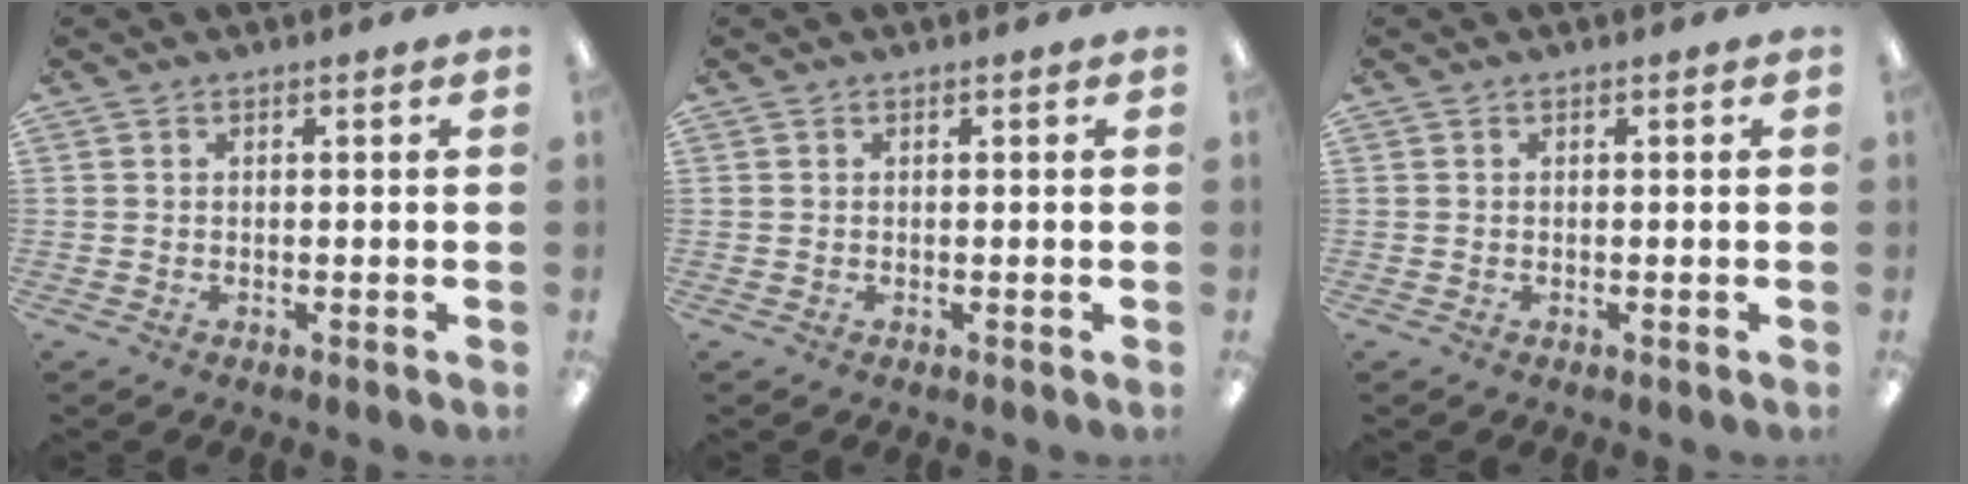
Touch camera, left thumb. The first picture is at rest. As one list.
[{"total": 0.0}, {"total": 0.0}]